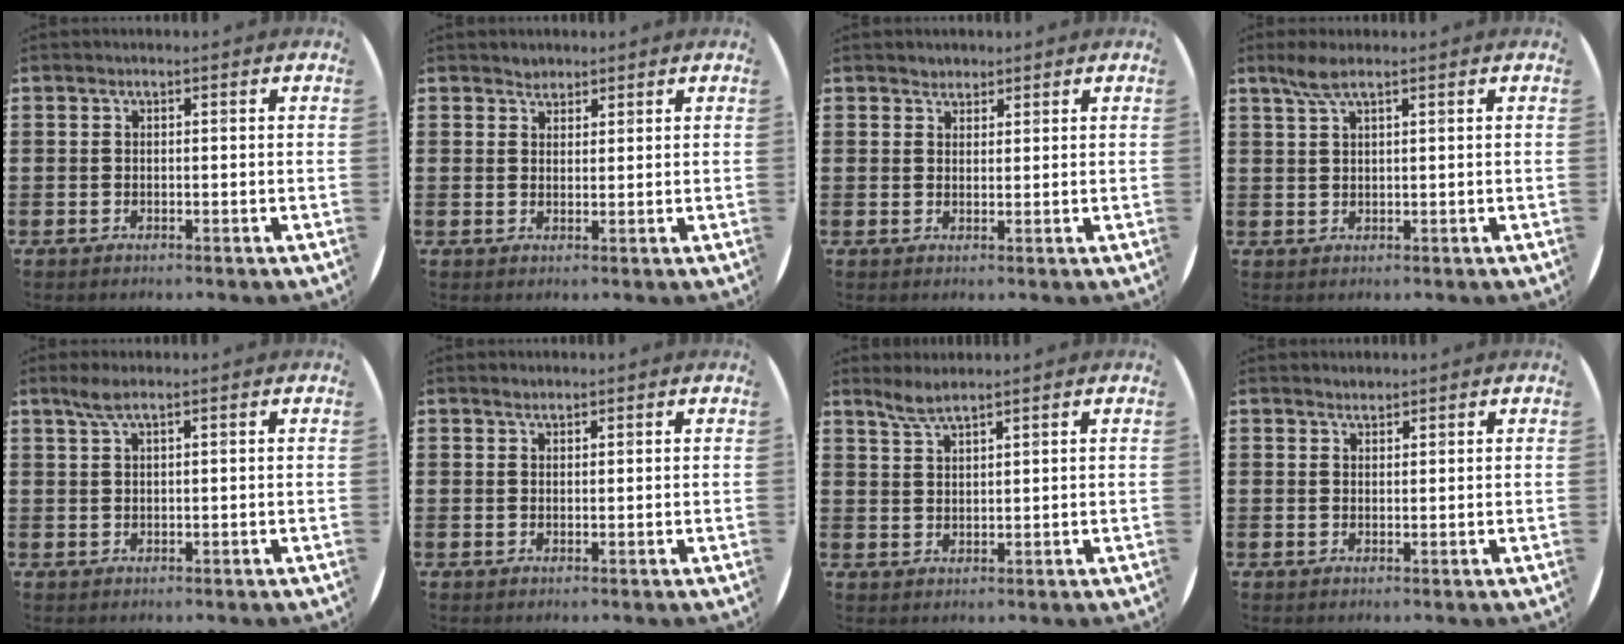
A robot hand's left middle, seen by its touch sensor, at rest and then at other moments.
{"total": 1.5, "force": [1.4, 0.5, -0.1], "torque": [0.009, -0.003, 0.026]}
{"total": 1.6, "force": [1.5, 0.6, -0.1], "torque": [0.001, 0.002, 0.029]}
{"total": 2.9, "force": [2.0, 0.4, 2.1], "torque": [-0.045, 0.005, 0.034]}
{"total": 2.1, "force": [1.4, 0.1, 1.6], "torque": [-0.032, 0.004, 0.025]}
{"total": 0.9, "force": [0.8, 0.2, 0.2], "torque": [-0.002, 0.003, 0.015]}
{"total": 2.7, "force": [2.5, 0.2, 1.1], "torque": [-0.027, 0.003, 0.046]}
{"total": 1.2, "force": [1.2, 0.2, -0.1], "torque": [0.001, 0.001, 0.023]}